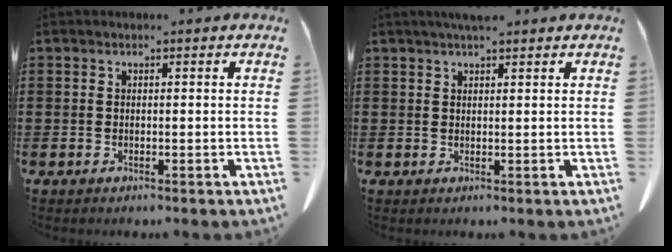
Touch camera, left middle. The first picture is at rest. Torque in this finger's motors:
{"motor_torque": [0.28, 0.21, 0.04, 0.05]}